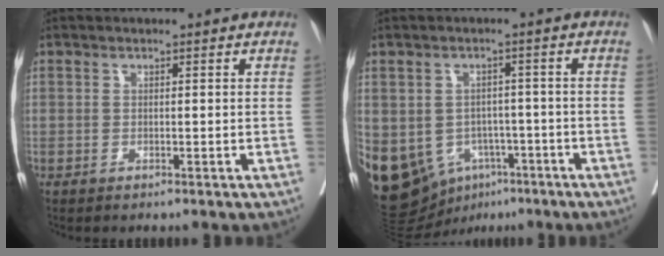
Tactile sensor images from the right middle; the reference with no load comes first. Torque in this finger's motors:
{"motor_torque": [1.19, -0.95, 1.05, 0.21]}